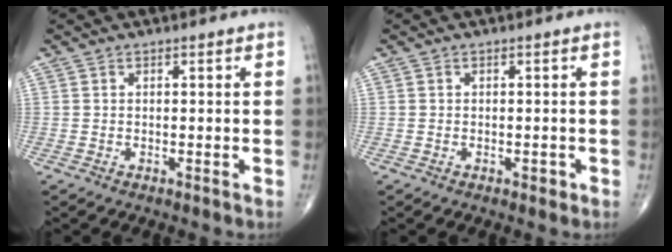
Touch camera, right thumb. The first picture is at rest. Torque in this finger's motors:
{"motor_torque": [0.25, 0.39, -0.12, -0.02, -0.01]}